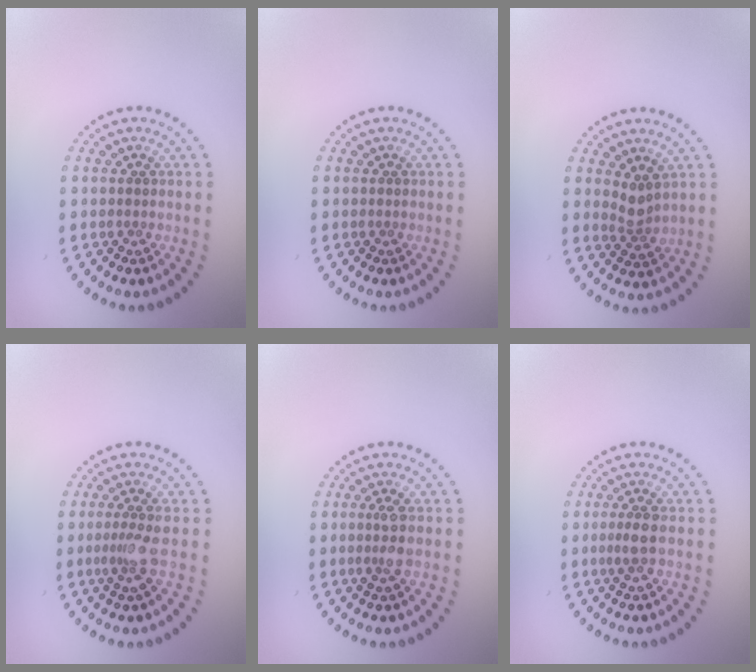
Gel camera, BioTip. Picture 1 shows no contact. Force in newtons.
{"total": 0.0}
{"total": 2.0, "press": 1.4, "slide": 1.4}
{"total": 2.1, "press": 1.5, "slide": 1.5}
{"total": 1.8, "press": 1.5, "slide": 1.0}
{"total": 1.7, "press": 1.4, "slide": 0.9}